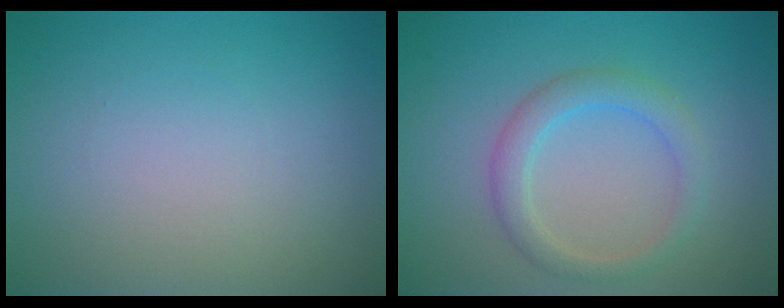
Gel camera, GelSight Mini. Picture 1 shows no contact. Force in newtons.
{"total": 2.7, "press": 2.7, "slide": 0.1}